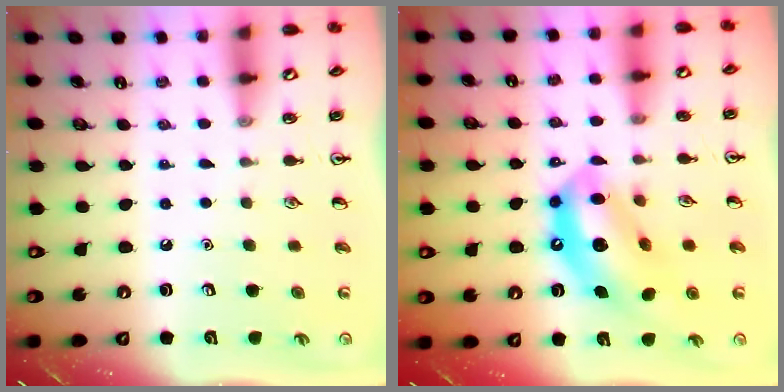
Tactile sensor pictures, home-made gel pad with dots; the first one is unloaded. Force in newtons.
{"total": 13.4, "press": 13.0, "slide": 3.5}